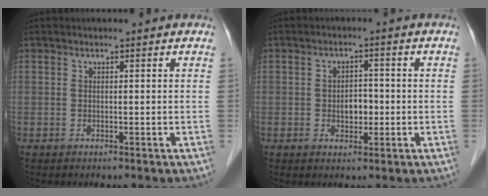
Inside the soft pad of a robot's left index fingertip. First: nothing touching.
{"total": 3.2, "force": [-0.6, 2.1, 2.3], "torque": [-0.035, 0.006, -0.005]}